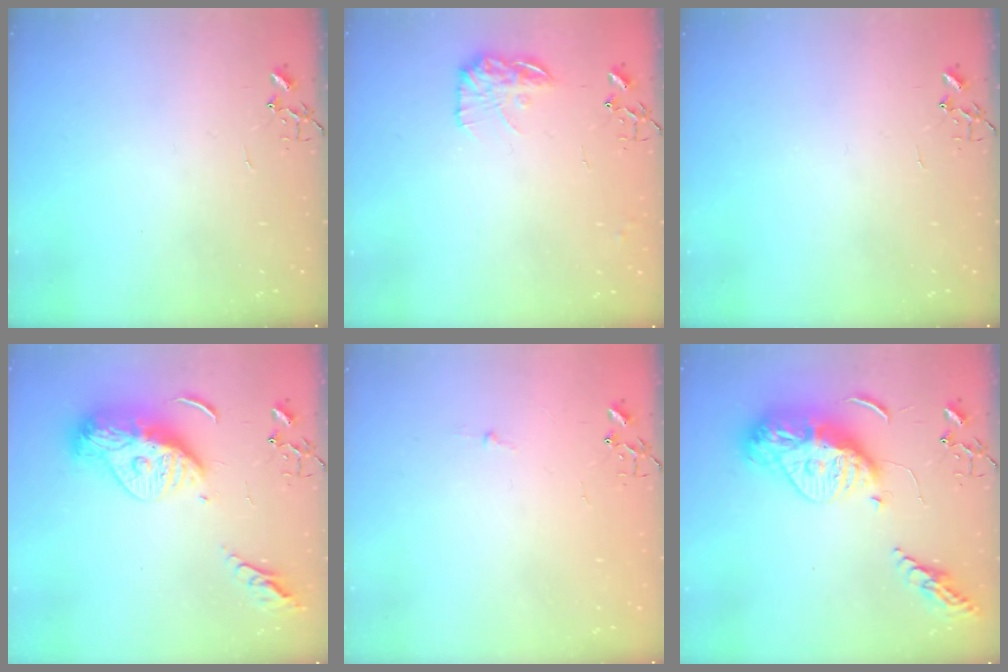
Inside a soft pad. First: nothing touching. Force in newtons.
{"total": 12.1, "press": 12.1, "slide": 0.5}
{"total": 0.0}
{"total": 16.9, "press": 16.8, "slide": 1.6}
{"total": 2.7, "press": 2.7, "slide": 0.3}
{"total": 18.2, "press": 18.1, "slide": 1.5}